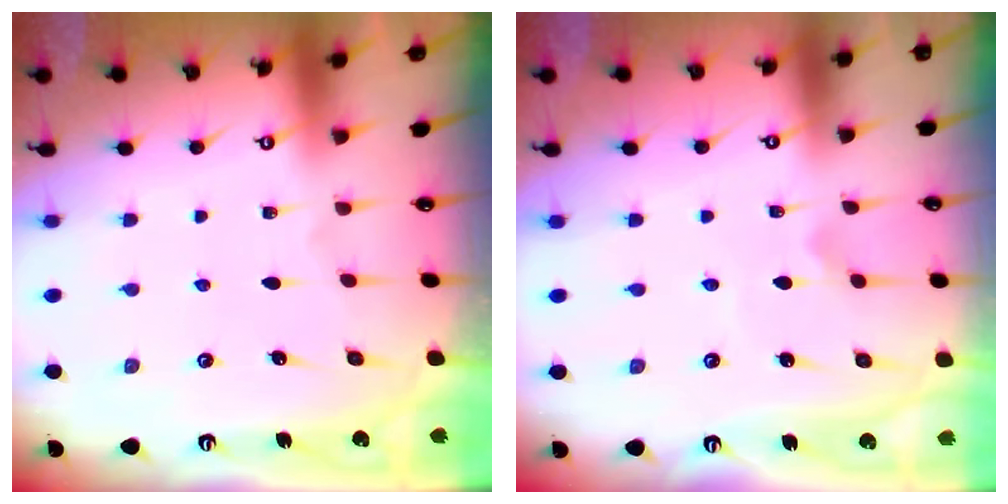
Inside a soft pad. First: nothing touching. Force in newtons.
{"total": 2.3, "press": 2.3, "slide": 0.1}